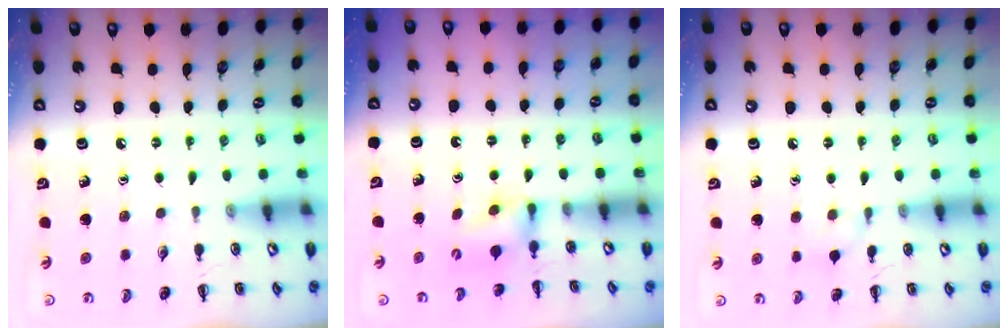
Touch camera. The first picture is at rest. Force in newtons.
{"total": 4.4, "press": 4.2, "slide": 1.2}
{"total": 5.8, "press": 5.5, "slide": 2.1}